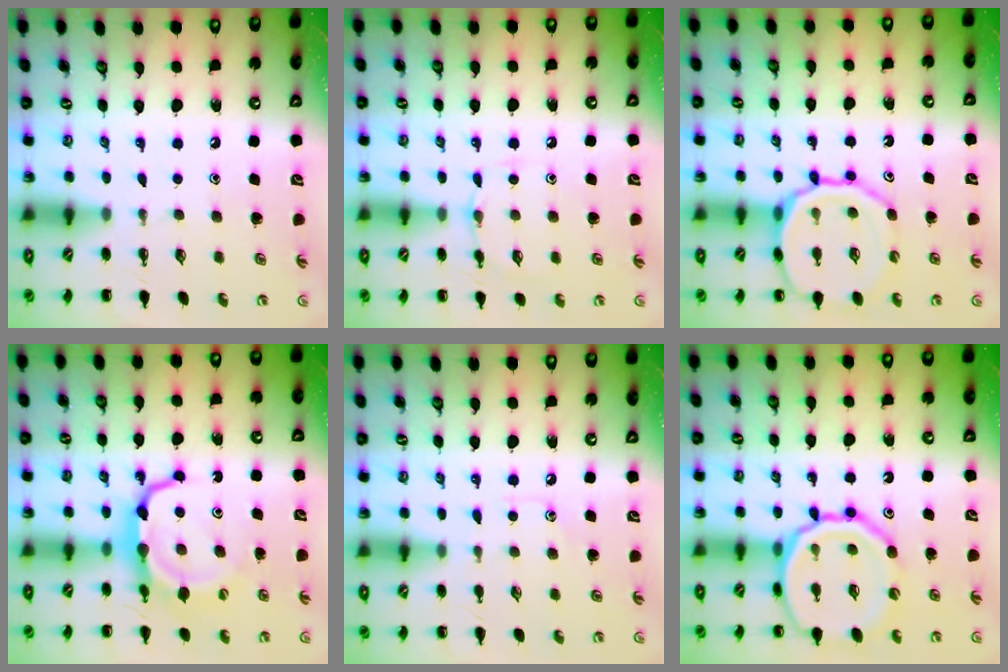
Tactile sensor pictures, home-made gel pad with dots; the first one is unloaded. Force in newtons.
{"total": 7.3, "press": 7.0, "slide": 2.1}
{"total": 15.9, "press": 15.7, "slide": 2.3}
{"total": 8.8, "press": 8.7, "slide": 1.3}
{"total": 6.5, "press": 6.1, "slide": 2.2}
{"total": 17.8, "press": 17.6, "slide": 2.5}